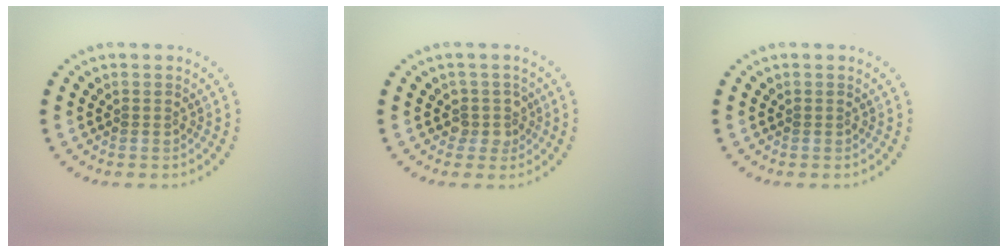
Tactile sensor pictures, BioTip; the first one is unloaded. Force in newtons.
{"total": 1.9, "press": 1.5, "slide": 1.1}
{"total": 0.0}